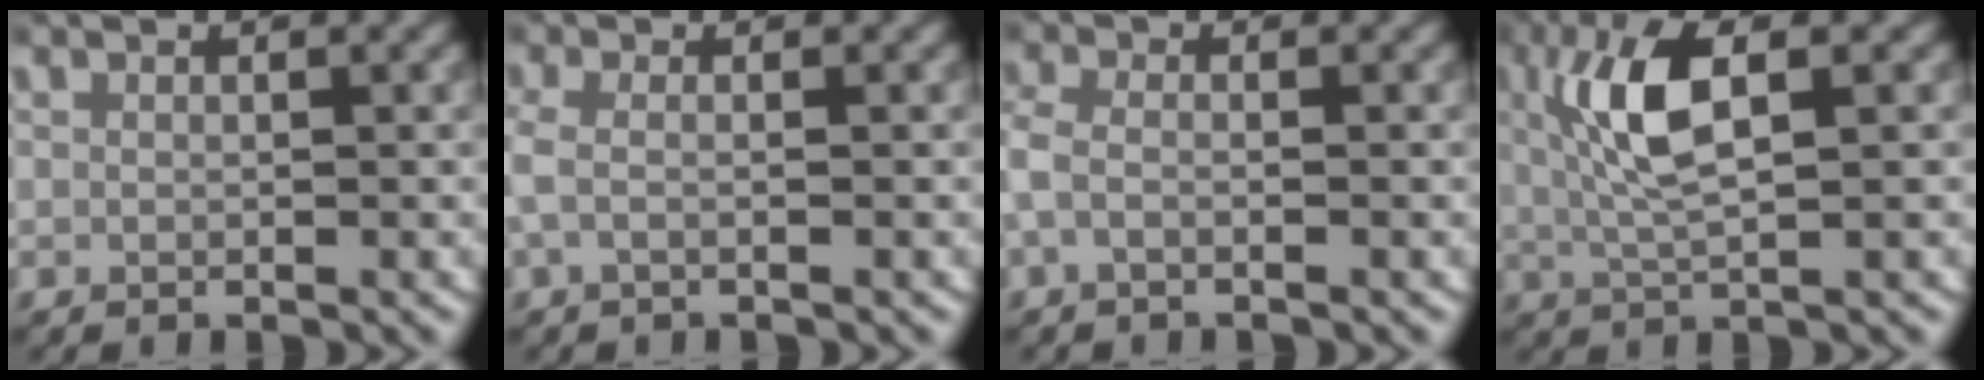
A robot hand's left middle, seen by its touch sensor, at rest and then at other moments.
{"total": 2.1, "force": [-0.3, 0.9, 1.9], "torque": [-0.053, -0.001, -0.007]}
{"total": 2.4, "force": [-0.6, 1.3, 1.9], "torque": [-0.059, -0.005, -0.011]}
{"total": 5.8, "force": [1.4, 1.5, 5.4], "torque": [-0.116, 0.007, 0.021]}